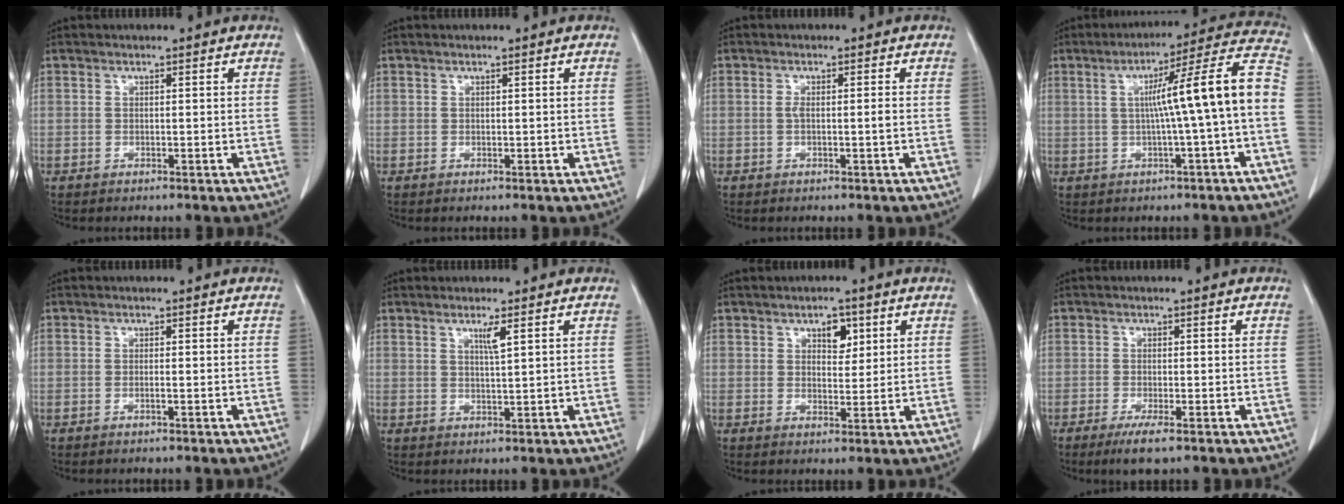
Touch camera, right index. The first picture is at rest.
{"total": 0.0}
{"total": 1.6, "force": [-0.2, 0.1, 1.6], "torque": [-0.031, 0.000, -0.003]}
{"total": 12.8, "force": [-0.4, -1.0, 12.8], "torque": [-0.177, 0.030, -0.007]}
{"total": 0.5, "force": [-0.3, -0.1, 0.5], "torque": [-0.010, 0.000, -0.005]}
{"total": 2.3, "force": [1.3, -0.2, 1.9], "torque": [-0.038, -0.004, 0.026]}
{"total": 3.6, "force": [1.8, 2.1, 2.3], "torque": [-0.032, 0.001, 0.030]}
{"total": 3.6, "force": [-2.2, 0.4, 2.7], "torque": [-0.051, -0.010, -0.035]}